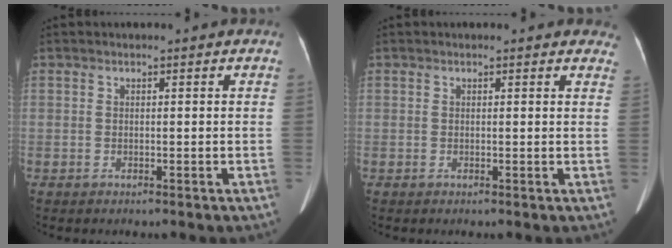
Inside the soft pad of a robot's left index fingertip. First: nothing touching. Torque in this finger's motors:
{"motor_torque": [0.16, -0.25, 0.04, 0.02]}